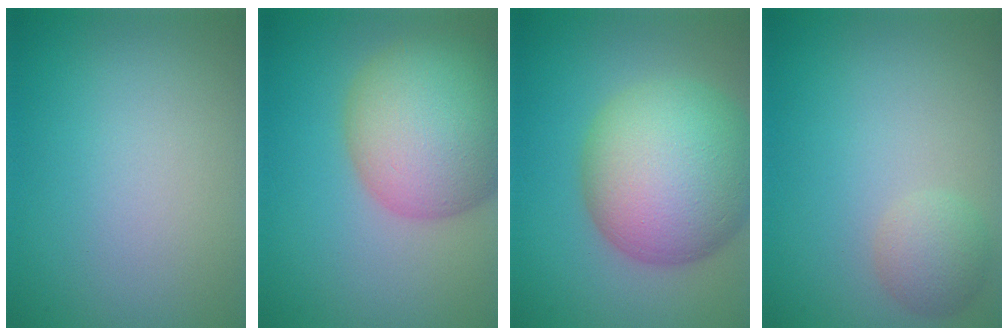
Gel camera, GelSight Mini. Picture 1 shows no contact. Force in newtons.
{"total": 11.4, "press": 11.3, "slide": 0.5}
{"total": 11.7, "press": 11.7, "slide": 0.4}
{"total": 2.2, "press": 2.2, "slide": 0.1}